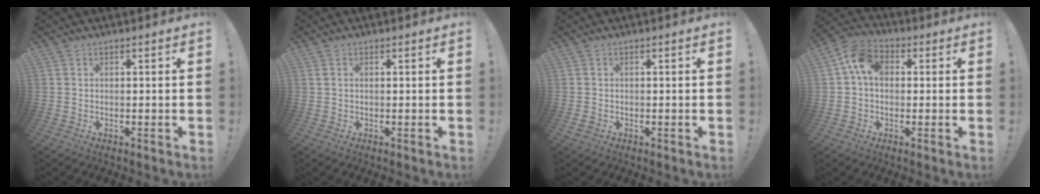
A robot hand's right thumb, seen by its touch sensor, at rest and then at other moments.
{"total": 0.6, "force": [0.2, 0.3, 0.5], "torque": [-0.018, 0.005, 0.005]}
{"total": 0.9, "force": [-0.5, 0.7, 0.3], "torque": [-0.009, 0.004, -0.009]}
{"total": 9.3, "force": [1.7, 6.6, 6.3], "torque": [-0.112, 0.012, 0.037]}